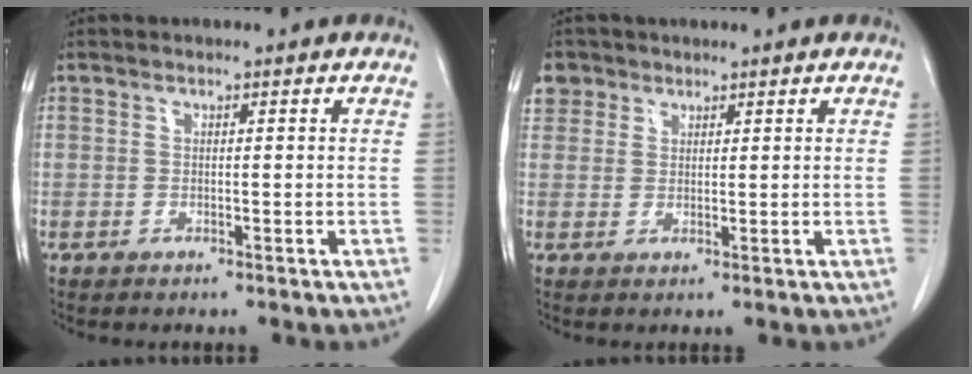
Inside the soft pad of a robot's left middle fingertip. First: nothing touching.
{"total": 4.0, "force": [2.4, 3.2, 0.4], "torque": [-0.002, 0.013, 0.046]}